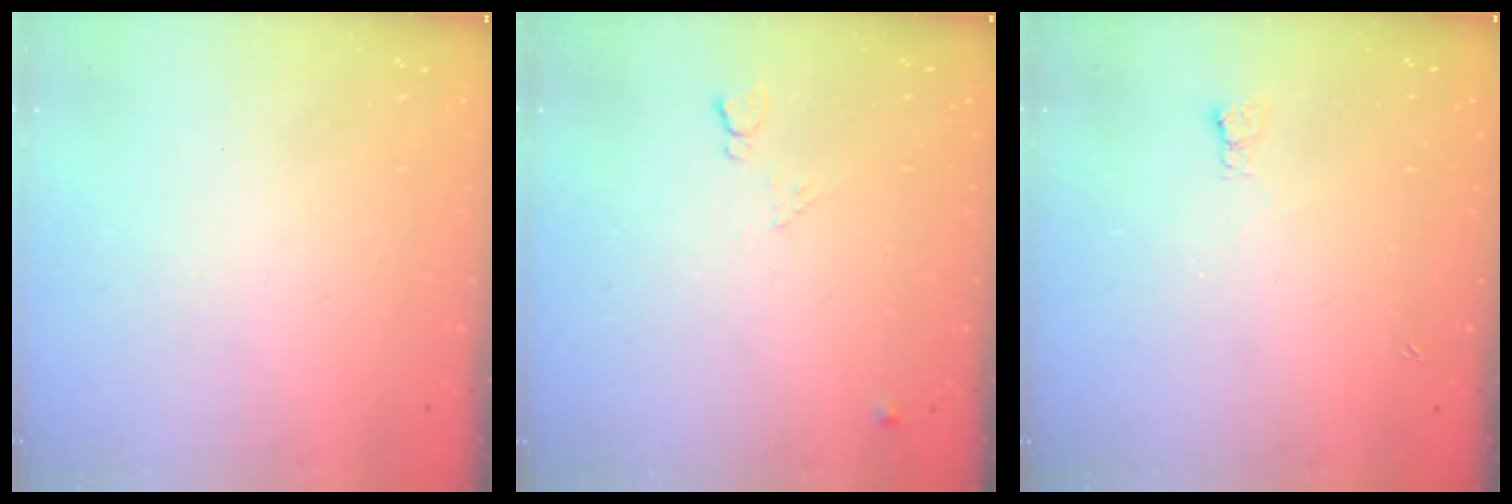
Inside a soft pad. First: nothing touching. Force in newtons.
{"total": 5.2, "press": 5.1, "slide": 1.2}
{"total": 2.9, "press": 2.9, "slide": 0.5}